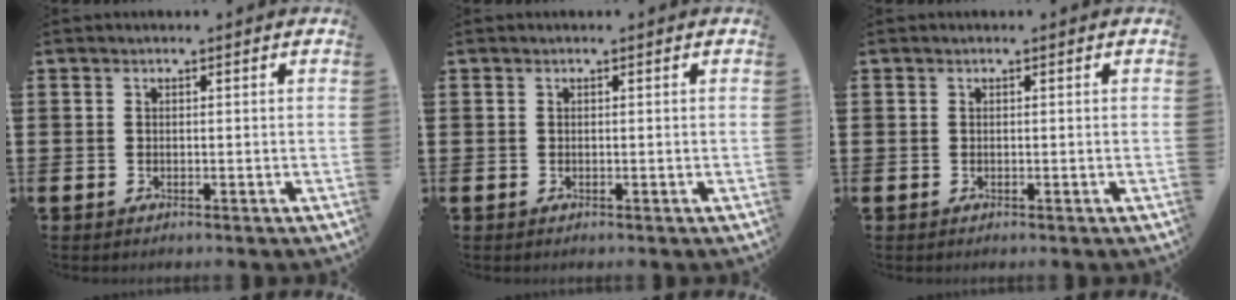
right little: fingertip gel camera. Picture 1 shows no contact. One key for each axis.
{"total": 0.0}
{"total": 0.0}